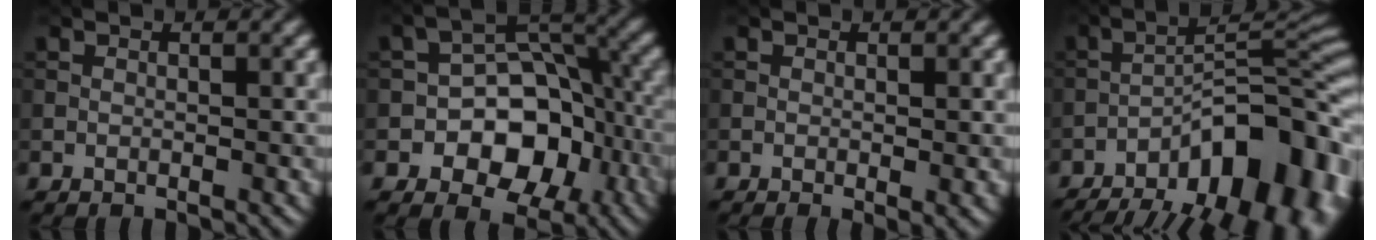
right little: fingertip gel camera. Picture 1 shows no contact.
{"total": 9.1, "force": [-3.1, 6.3, 5.8], "torque": [-0.069, 0.000, -0.055]}
{"total": 1.2, "force": [-0.2, 0.2, 1.2], "torque": [-0.016, -0.009, -0.004]}
{"total": 18.2, "force": [-11.6, 6.5, 12.4], "torque": [-0.155, -0.006, -0.173]}